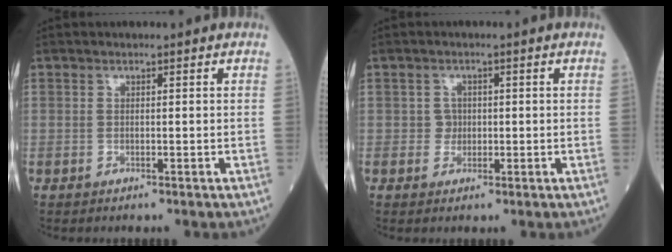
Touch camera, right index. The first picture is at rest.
{"total": 1.7, "force": [-0.2, 1.6, 0.2], "torque": [0.002, 0.005, -0.004]}